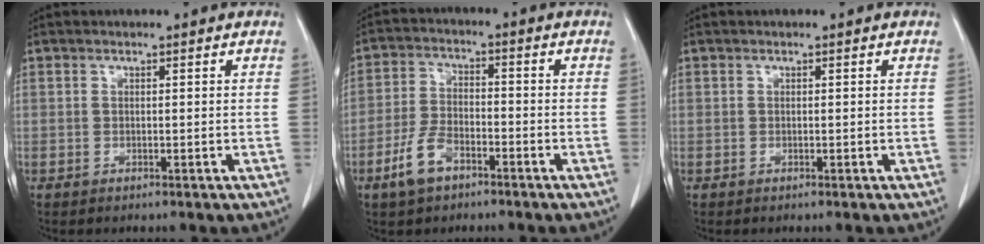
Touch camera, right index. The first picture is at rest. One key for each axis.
{"total": 6.6, "fx": -3.9, "fy": 3.2, "fz": 4.1, "tx": -0.098, "ty": 0.002, "tz": -0.075}
{"total": 0.0}